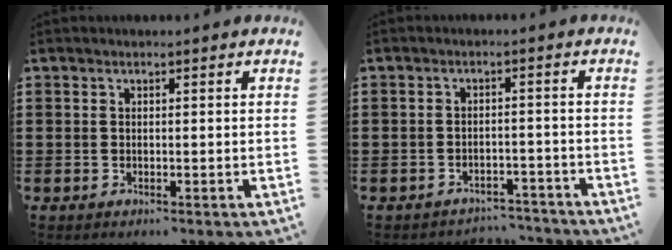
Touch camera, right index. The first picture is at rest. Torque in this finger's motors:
{"motor_torque": [1.03, 1.10, 0.03, 0.00]}